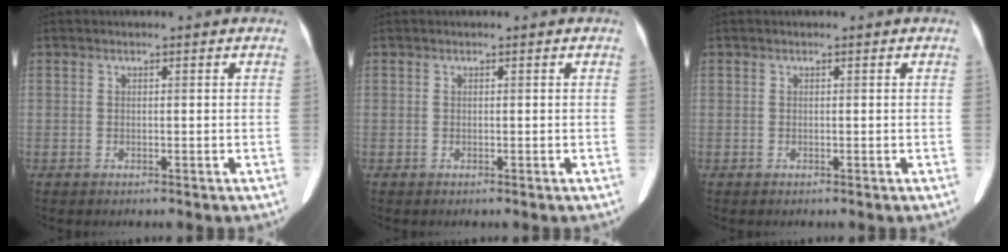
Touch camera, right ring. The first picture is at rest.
{"total": 0.0}
{"total": 0.0}